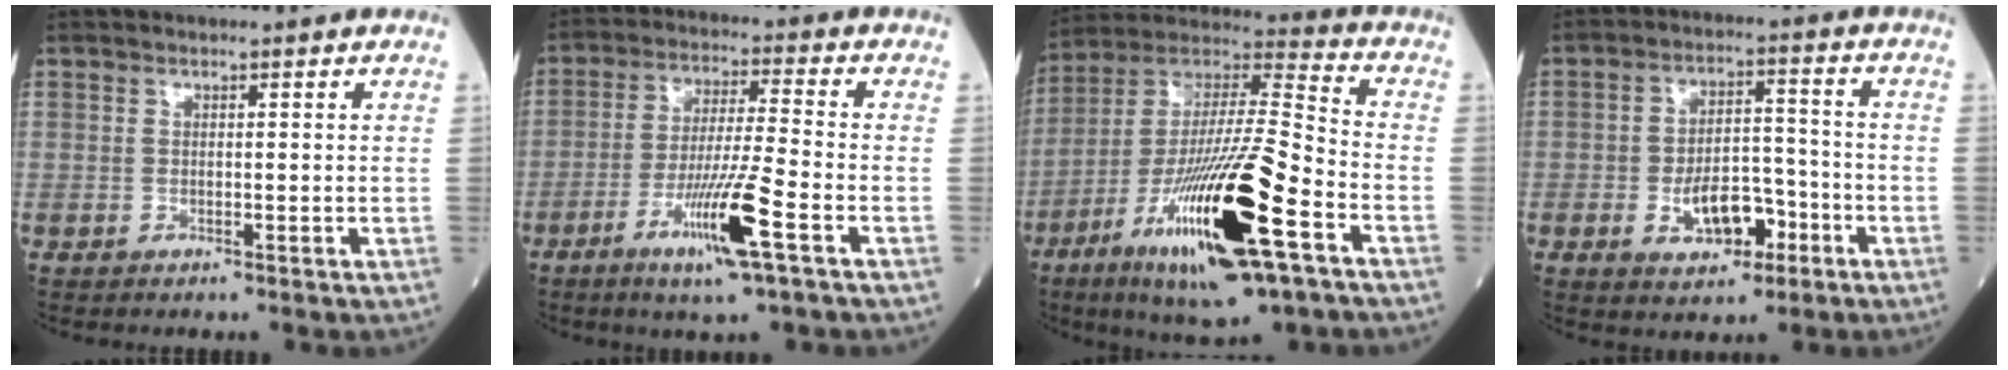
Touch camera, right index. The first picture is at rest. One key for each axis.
{"total": 10.9, "fx": -5.1, "fy": -0.3, "fz": 9.6, "tx": -0.183, "ty": -0.017, "tz": -0.094}
{"total": 24.7, "fx": -10.3, "fy": 3.1, "fz": 22.2, "tx": -0.420, "ty": -0.037, "tz": -0.179}
{"total": 8.2, "fx": -3.3, "fy": 4.2, "fz": 6.2, "tx": -0.107, "ty": 0.012, "tz": -0.050}